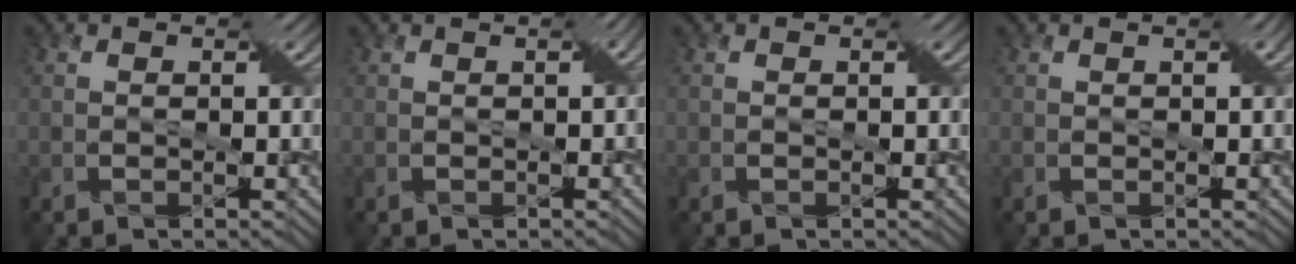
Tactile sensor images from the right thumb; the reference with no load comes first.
{"total": 1.5, "force": [0.4, 0.4, 1.4], "torque": [-0.016, 0.004, 0.005]}
{"total": 0.0}
{"total": 0.8, "force": [0.4, 0.0, 0.7], "torque": [-0.010, 0.005, 0.008]}